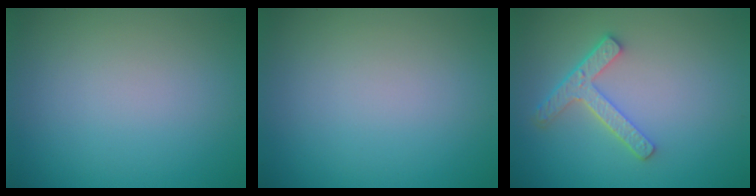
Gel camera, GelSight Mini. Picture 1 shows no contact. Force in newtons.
{"total": 0.0}
{"total": 3.6, "press": 2.8, "slide": 2.3}